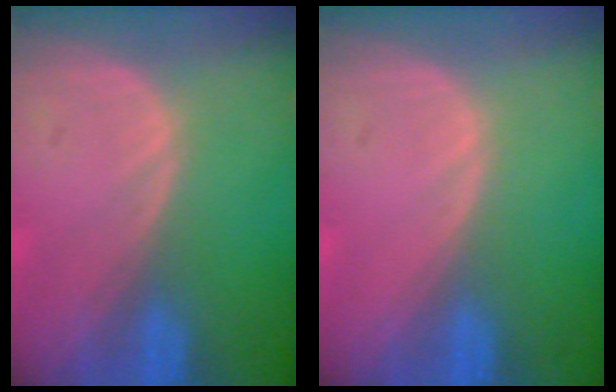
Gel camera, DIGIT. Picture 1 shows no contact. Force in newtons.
{"total": 0.0}